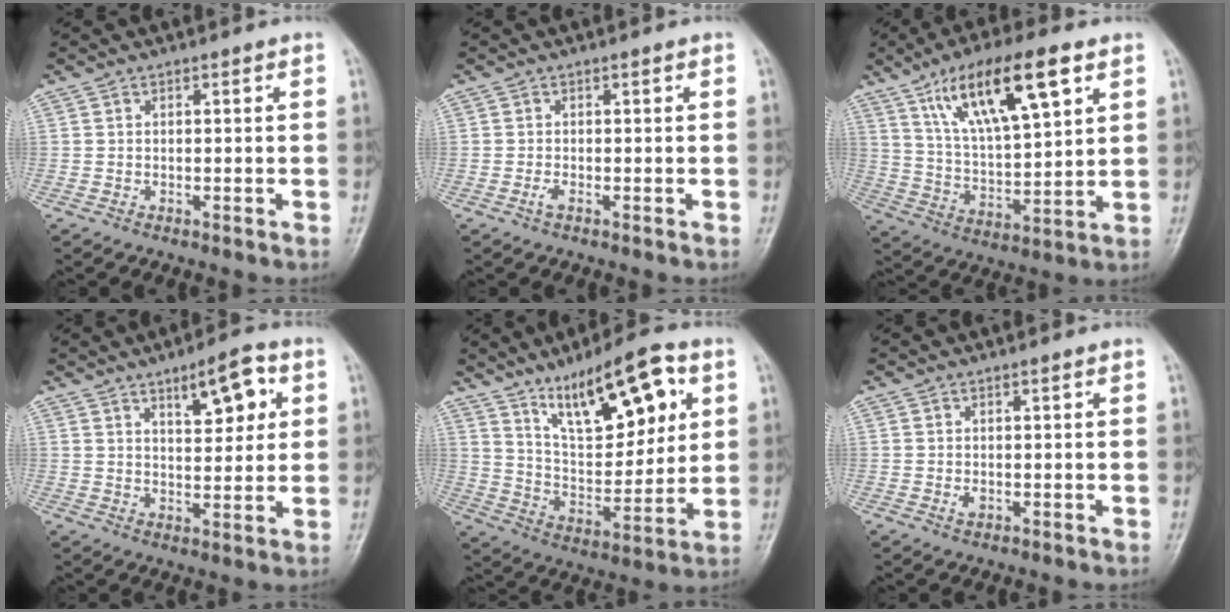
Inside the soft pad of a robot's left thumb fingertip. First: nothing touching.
{"total": 1.0, "force": [-0.3, 0.3, 0.9], "torque": [-0.016, 0.005, -0.004]}
{"total": 17.4, "force": [8.8, 5.4, 14.0], "torque": [-0.224, -0.023, 0.164]}
{"total": 8.7, "force": [3.9, 3.4, 7.0], "torque": [-0.080, -0.019, 0.056]}
{"total": 18.6, "force": [9.3, 7.3, 14.4], "torque": [-0.186, -0.037, 0.162]}
{"total": 1.1, "force": [0.1, 0.6, 0.9], "torque": [-0.010, -0.001, 0.003]}